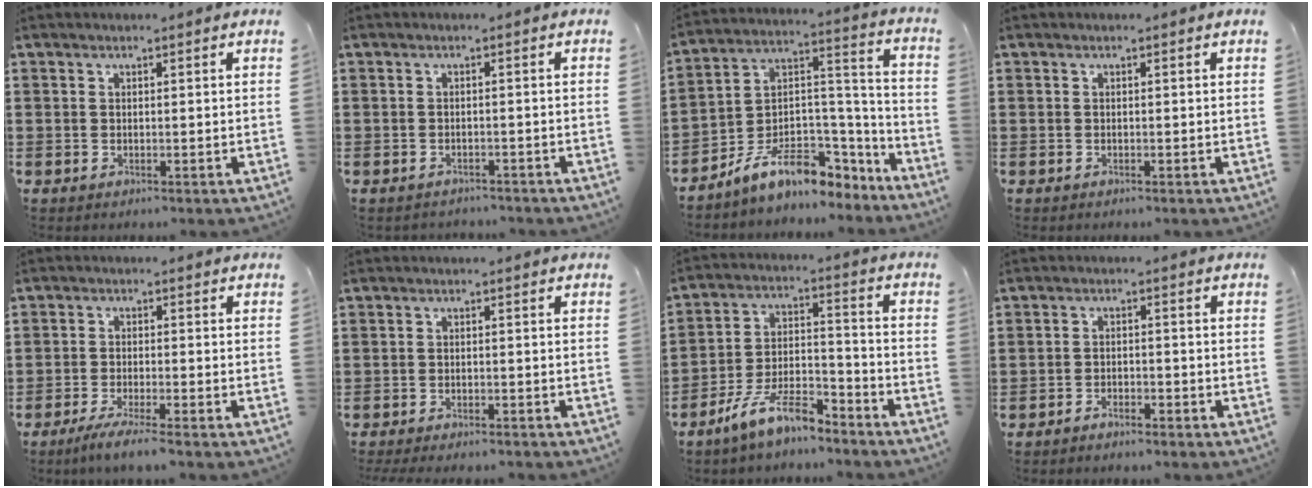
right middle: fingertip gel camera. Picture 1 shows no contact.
{"total": 1.2, "force": [-1.1, 0.2, 0.0], "torque": [-0.004, 0.002, -0.025]}
{"total": 9.3, "force": [-6.6, 4.4, 4.8], "torque": [-0.104, 0.005, -0.128]}
{"total": 0.0}
{"total": 3.2, "force": [-2.8, -0.3, 1.5], "torque": [-0.031, -0.006, -0.056]}
{"total": 1.7, "force": [-1.6, 0.1, 0.2], "torque": [-0.007, 0.000, -0.033]}
{"total": 9.8, "force": [-8.2, 2.0, 5.1], "torque": [-0.104, 0.015, -0.159]}
{"total": 2.0, "force": [-2.0, 0.4, 0.2], "torque": [-0.010, 0.003, -0.042]}